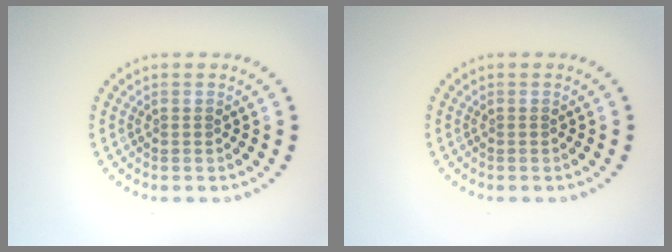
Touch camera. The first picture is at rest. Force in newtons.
{"total": 0.0}